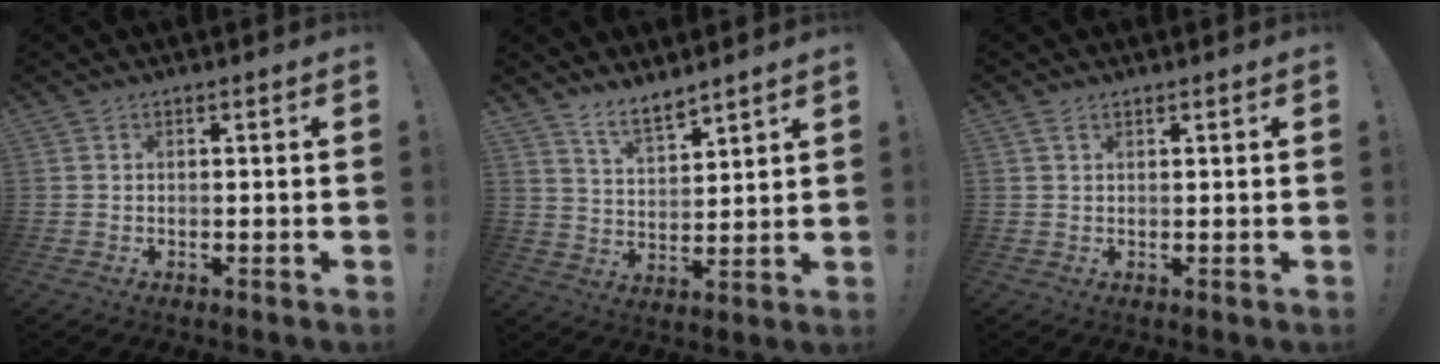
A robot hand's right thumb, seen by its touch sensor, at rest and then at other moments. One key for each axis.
{"total": 7.8, "fx": 6.8, "fy": 2.5, "fz": 3.0, "tx": -0.058, "ty": -0.047, "tz": 0.128}
{"total": 1.5, "fx": 0.9, "fy": 0.4, "fz": 1.2, "tx": -0.024, "ty": 0.002, "tz": 0.016}